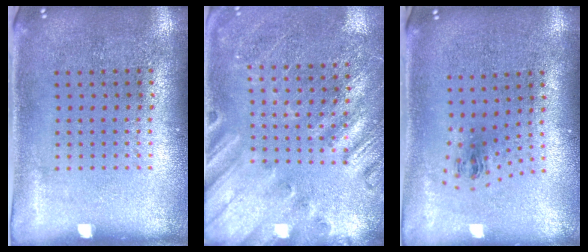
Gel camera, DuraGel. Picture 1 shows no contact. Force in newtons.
{"total": 2.3, "press": 2.2, "slide": 0.6}
{"total": 0.9, "press": 0.4, "slide": 0.9}